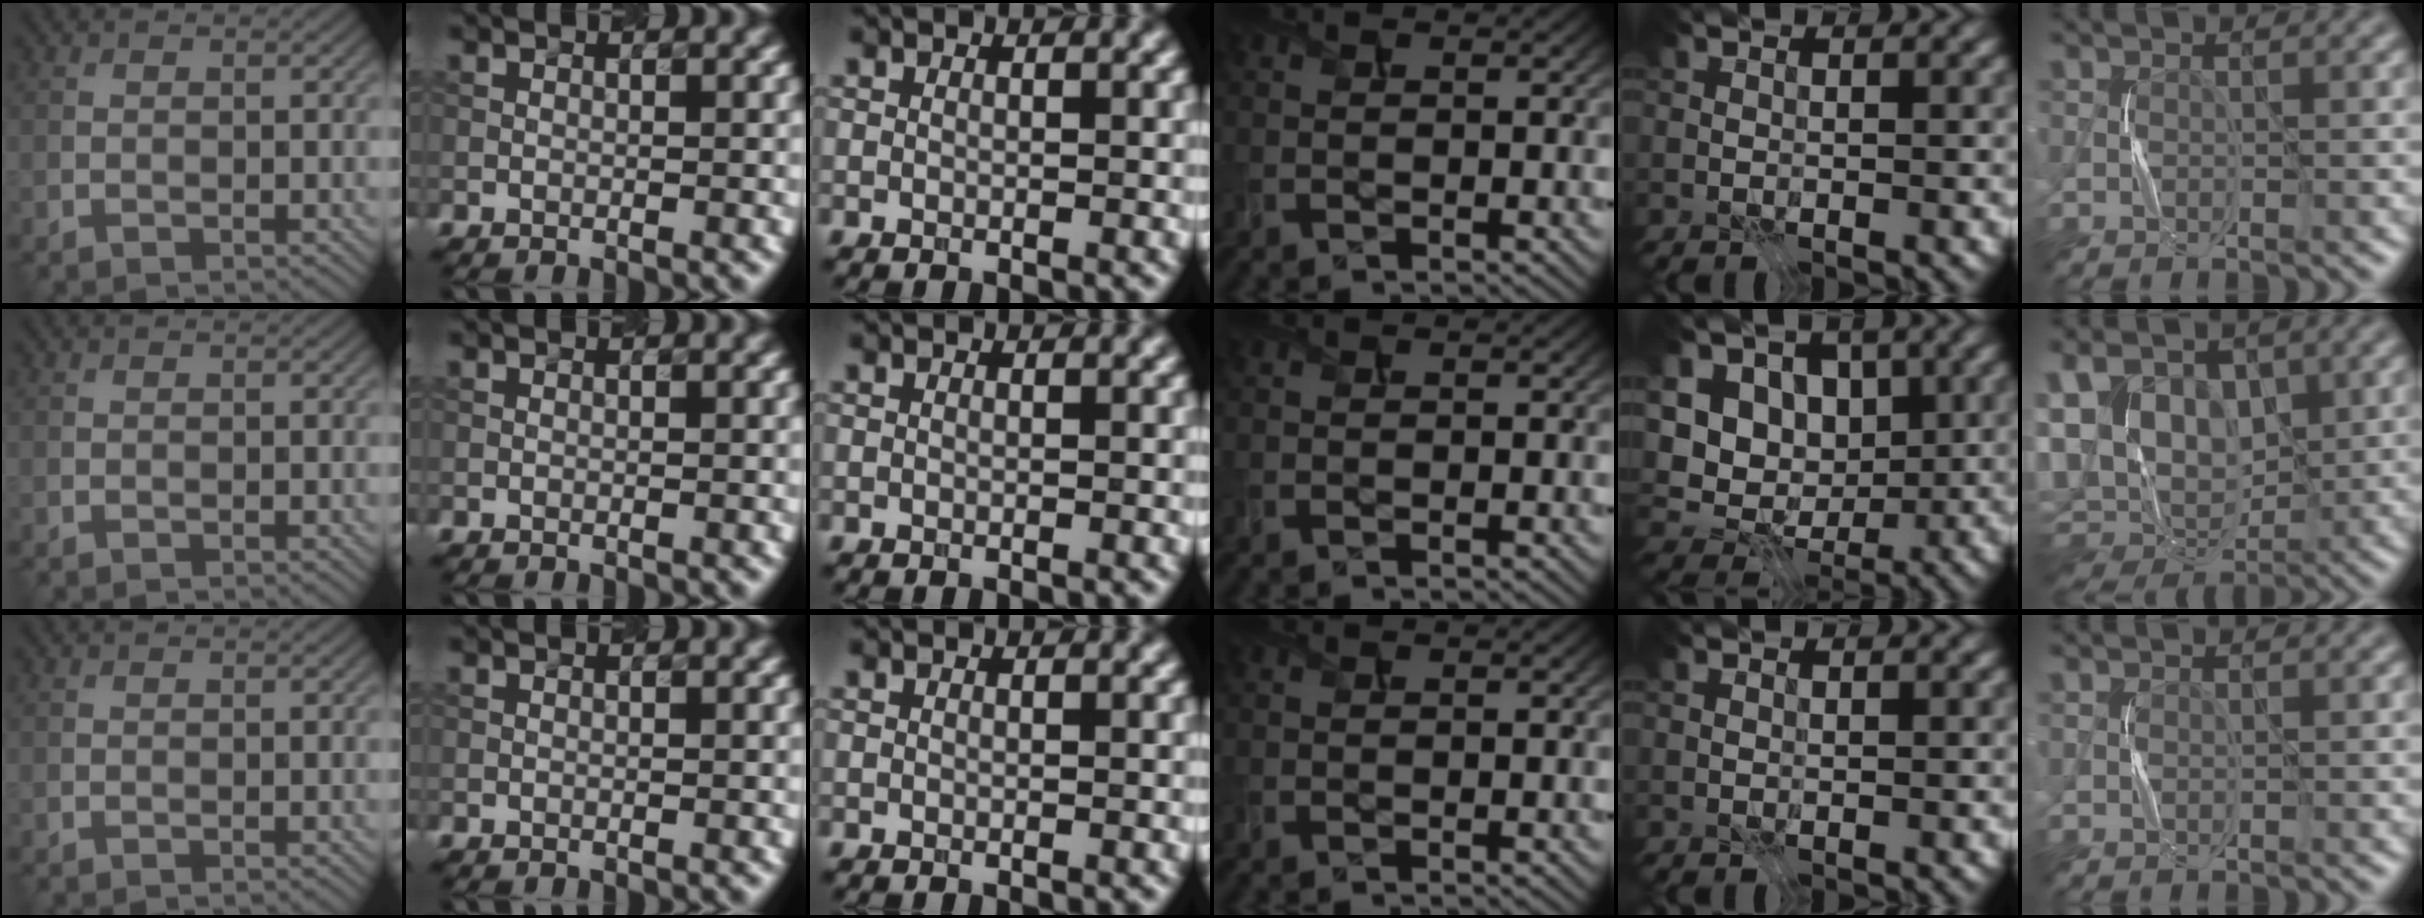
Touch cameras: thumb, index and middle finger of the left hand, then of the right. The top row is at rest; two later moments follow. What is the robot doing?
{"motion": "press", "object": "gel pad"}